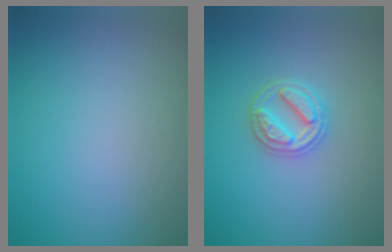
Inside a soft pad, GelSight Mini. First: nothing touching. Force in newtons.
{"total": 3.3, "press": 3.2, "slide": 0.5}